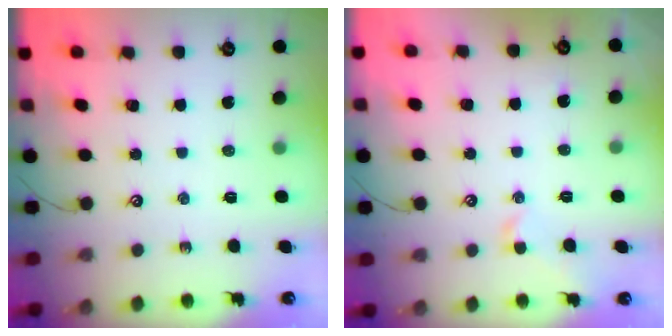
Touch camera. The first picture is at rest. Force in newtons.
{"total": 0.9, "press": 0.6, "slide": 0.7}